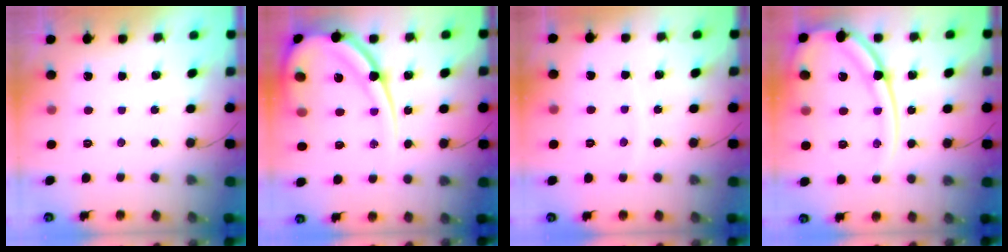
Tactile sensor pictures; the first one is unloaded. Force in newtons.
{"total": 20.2, "press": 20.1, "slide": 2.3}
{"total": 2.6, "press": 2.5, "slide": 0.4}
{"total": 19.5, "press": 19.4, "slide": 2.4}